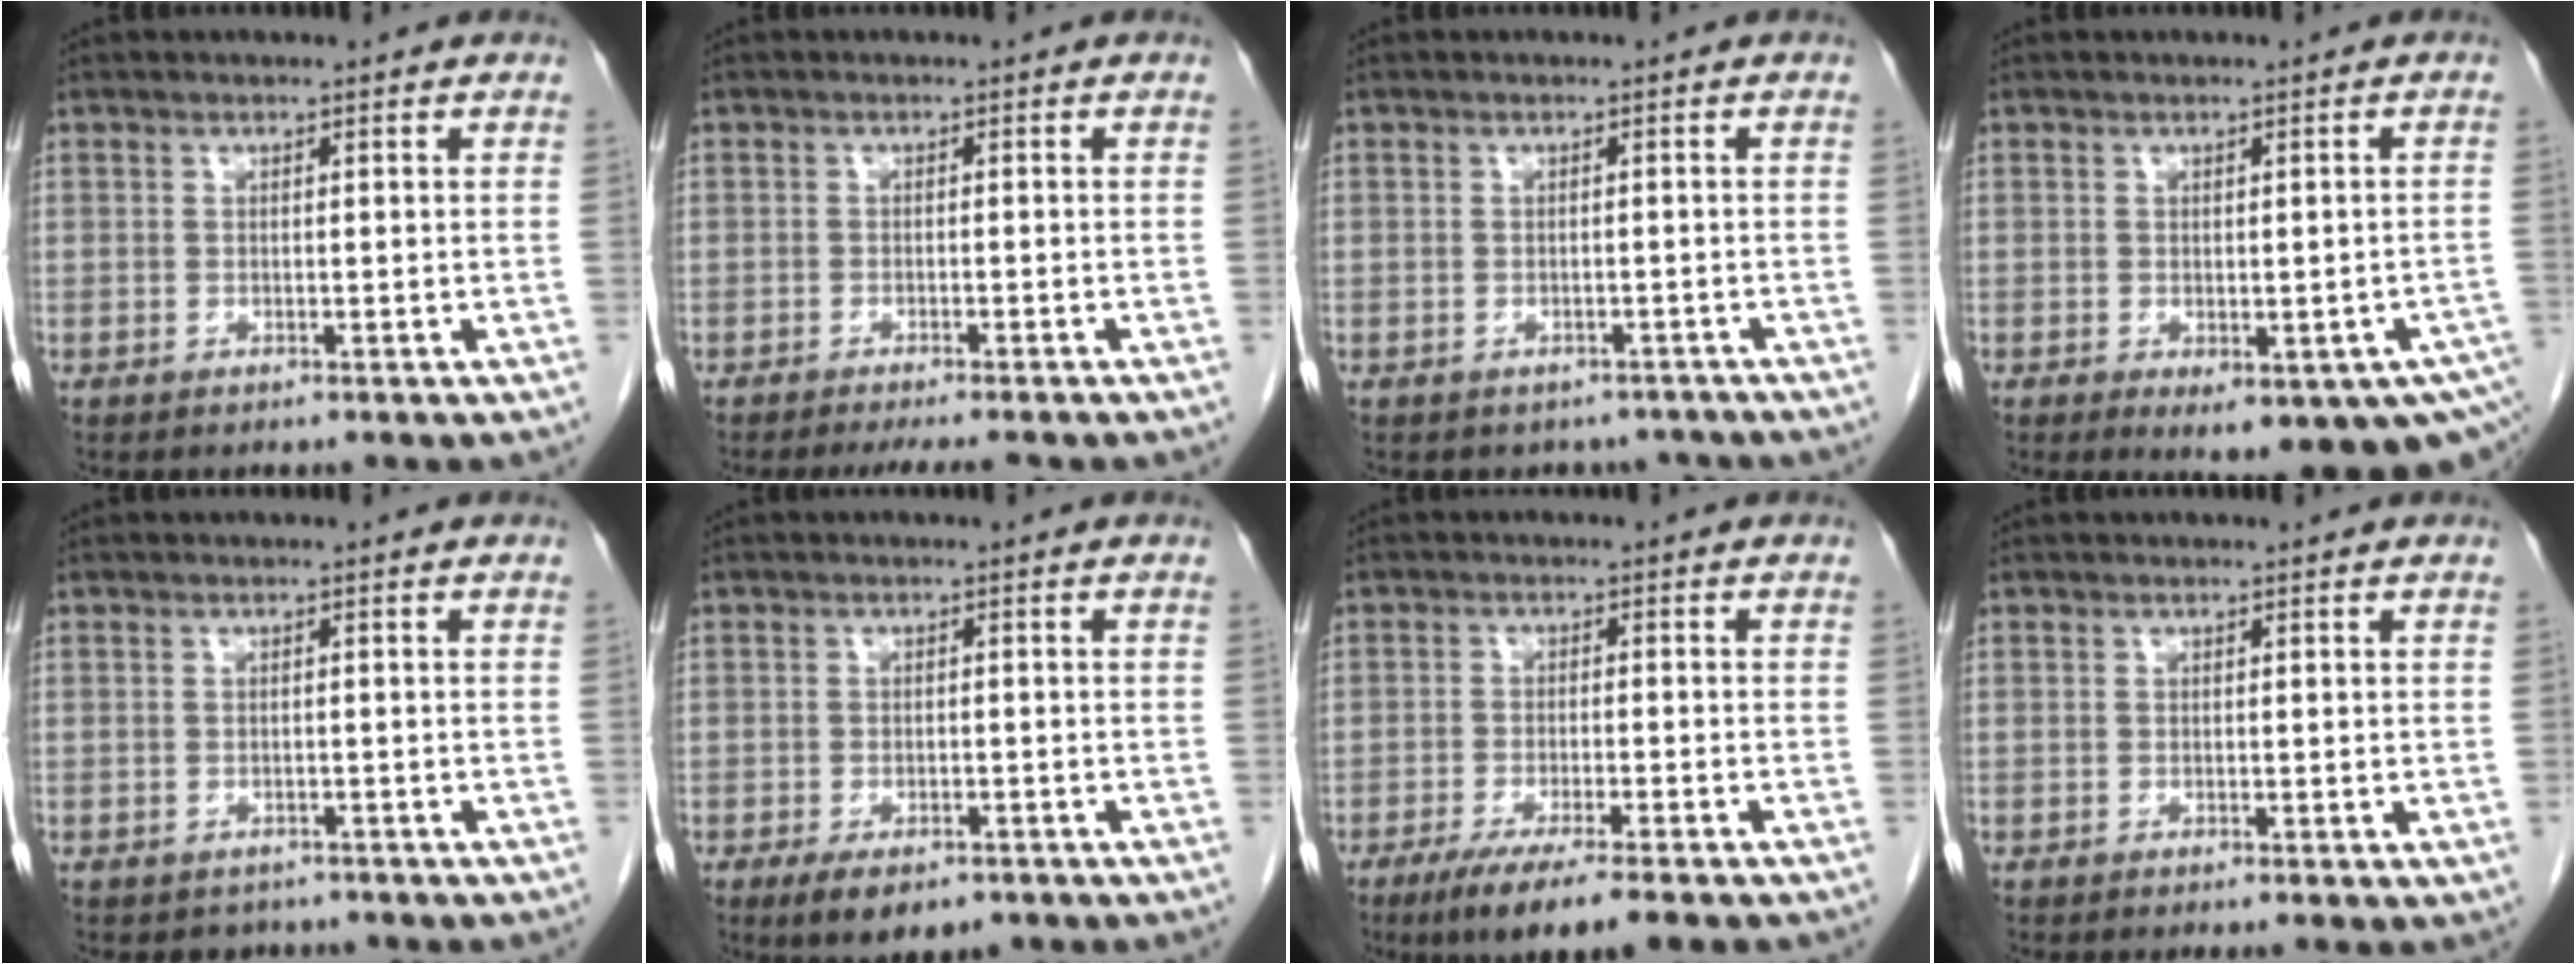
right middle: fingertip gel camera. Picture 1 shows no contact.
{"total": 6.5, "force": [-5.6, 0.9, 3.2], "torque": [-0.032, -0.010, -0.077]}
{"total": 3.8, "force": [-3.3, 2.0, -0.1], "torque": [0.009, 0.009, -0.038]}
{"total": 12.4, "force": [-7.1, 4.3, 9.2], "torque": [-0.083, -0.004, -0.077]}
{"total": 2.1, "force": [-1.7, 1.3, 0.0], "torque": [-0.009, 0.002, -0.025]}
{"total": 5.8, "force": [-3.8, 2.5, 3.5], "torque": [-0.057, -0.007, -0.055]}
{"total": 8.8, "force": [-6.3, 0.4, 6.2], "torque": [-0.094, -0.020, -0.097]}
{"total": 1.1, "force": [-0.3, 0.2, 1.0], "torque": [-0.017, -0.004, -0.003]}